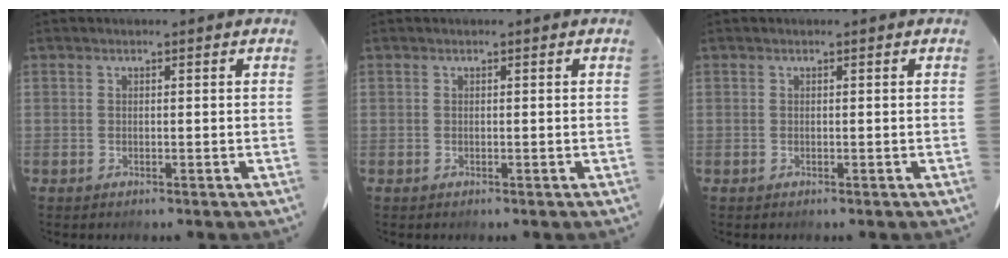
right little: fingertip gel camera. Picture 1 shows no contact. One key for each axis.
{"total": 0.0}
{"total": 0.0}